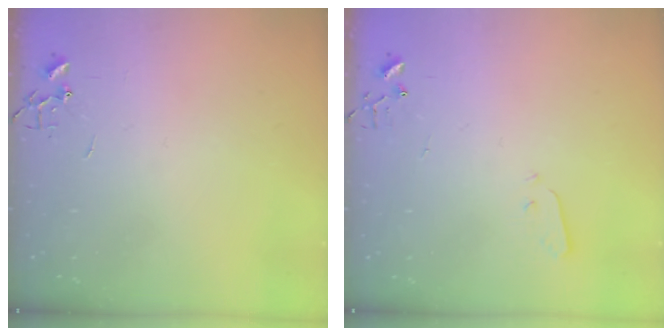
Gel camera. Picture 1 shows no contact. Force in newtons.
{"total": 2.9, "press": 2.9, "slide": 0.4}